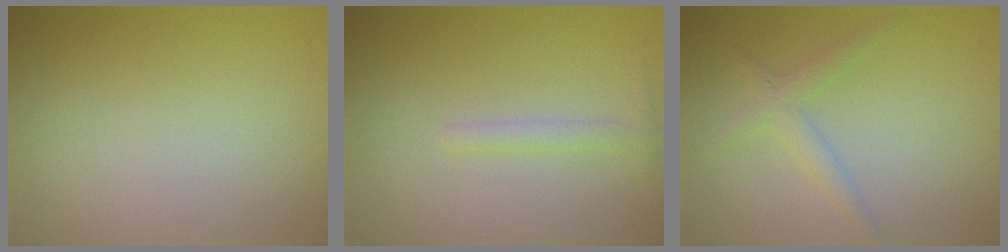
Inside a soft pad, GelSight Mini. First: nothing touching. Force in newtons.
{"total": 1.1, "press": 1.1, "slide": 0.0}
{"total": 1.9, "press": 1.9, "slide": 0.2}